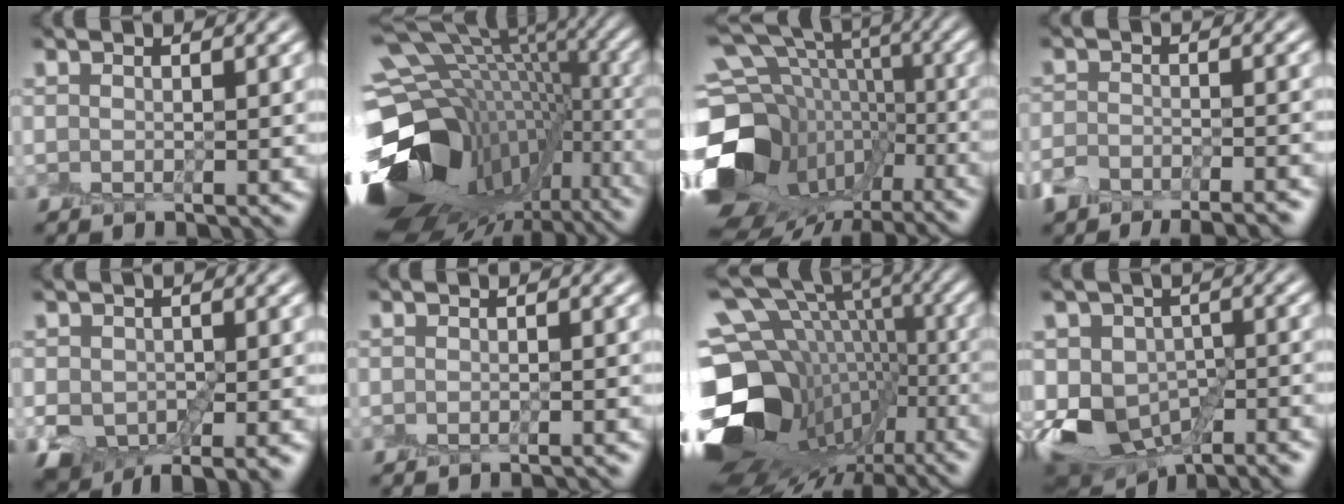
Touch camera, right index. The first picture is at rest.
{"total": 17.4, "force": [-5.3, 11.0, 12.4], "torque": [-0.229, 0.001, -0.051]}
{"total": 16.6, "force": [-5.3, 12.4, 9.7], "torque": [-0.217, 0.008, -0.066]}
{"total": 5.8, "force": [-5.0, 2.1, 2.2], "torque": [-0.032, -0.008, -0.084]}
{"total": 4.9, "force": [-1.2, 3.2, 3.5], "torque": [-0.069, -0.015, -0.023]}
{"total": 1.2, "force": [-1.2, -0.1, 0.2], "torque": [-0.003, -0.005, -0.013]}
{"total": 19.3, "force": [-6.3, 14.5, 11.2], "torque": [-0.228, 0.005, -0.075]}
{"total": 8.1, "force": [-3.6, 5.4, 4.9], "torque": [-0.088, -0.017, -0.064]}